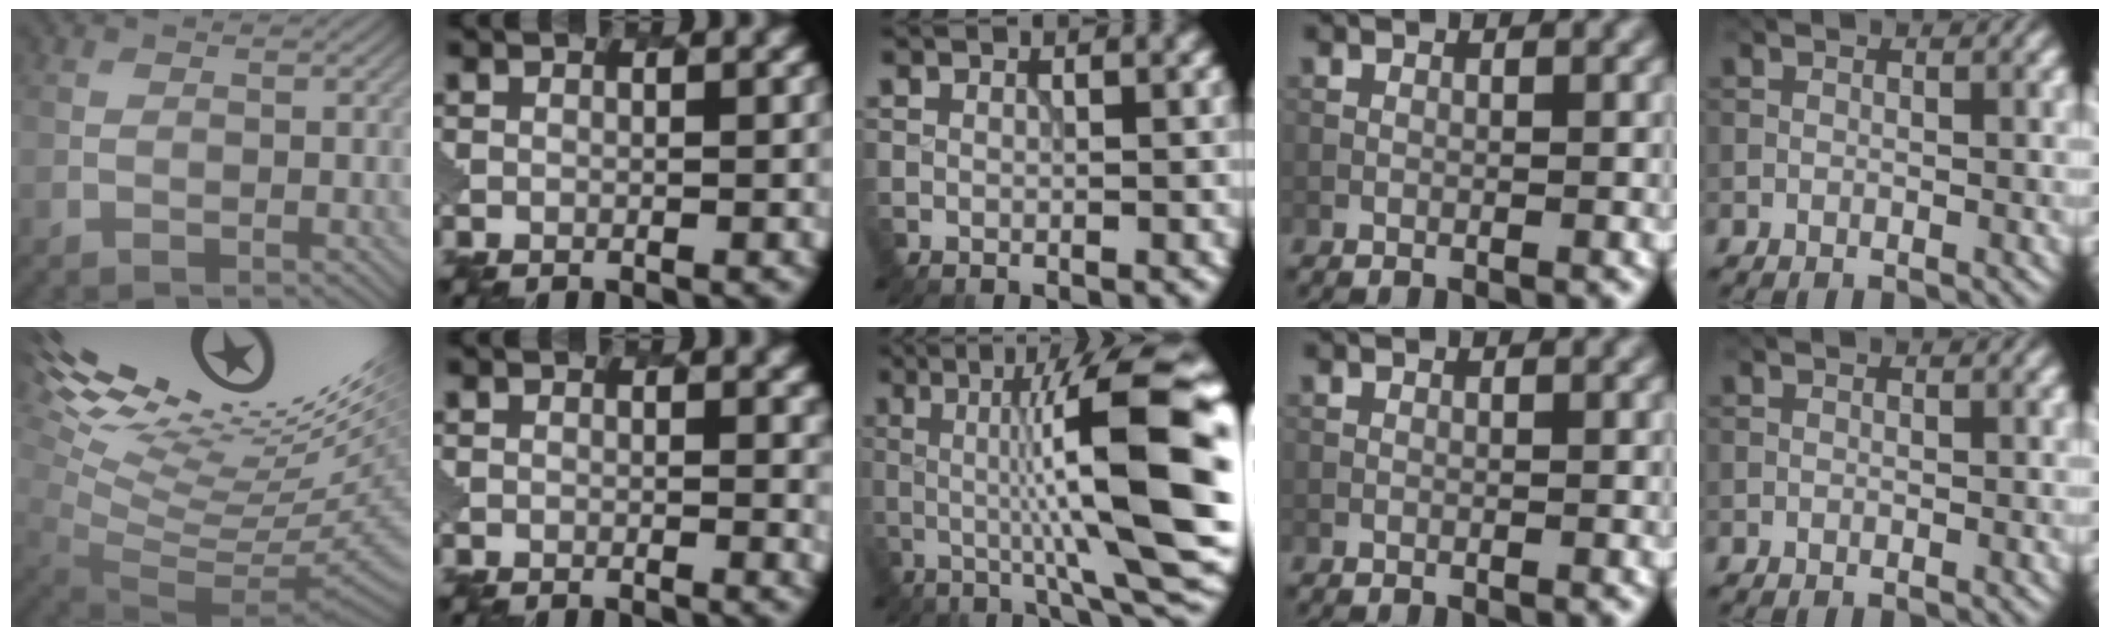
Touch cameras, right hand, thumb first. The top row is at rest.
{"thumb": {"total": 16.7, "force": [8.1, 4.5, 13.9], "torque": [-0.187, 0.032, 0.151]}, "index": {"total": 2.0, "force": [0.5, 0.8, 1.7], "torque": [-0.010, 0.002, 0.001]}, "middle": {"total": 13.7, "force": [0.4, 2.2, 13.5], "torque": [-0.192, 0.020, 0.004]}}